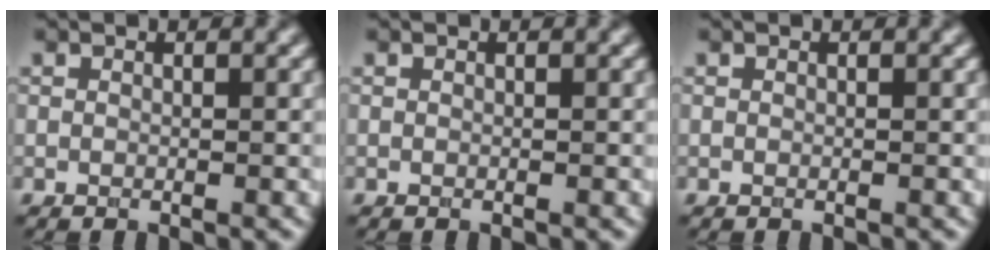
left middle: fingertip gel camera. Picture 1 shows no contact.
{"total": 0.0}
{"total": 0.0}